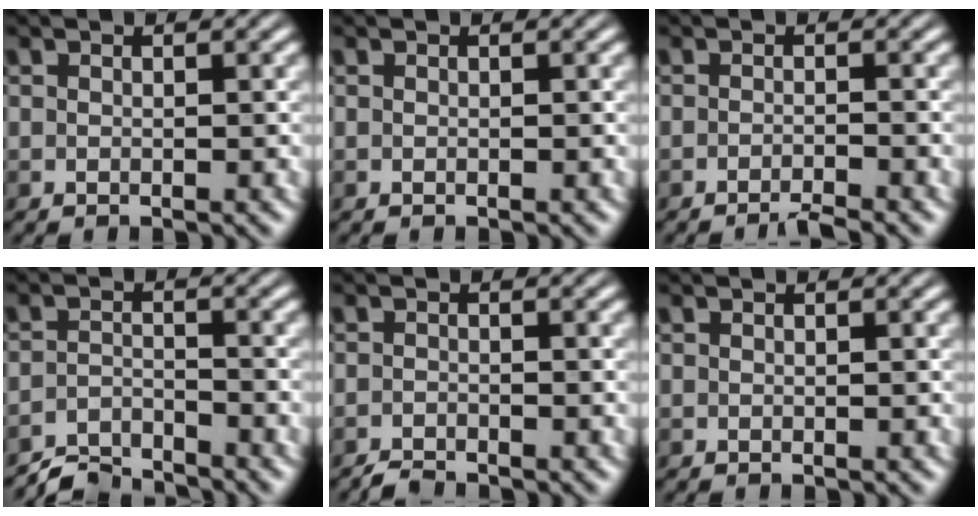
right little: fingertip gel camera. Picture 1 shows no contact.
{"total": 0.0}
{"total": 2.3, "force": [-1.8, 0.0, 1.4], "torque": [-0.016, -0.002, -0.034]}
{"total": 4.2, "force": [-4.2, 0.0, -0.3], "torque": [-0.005, 0.001, -0.084]}
{"total": 1.9, "force": [-1.8, 0.1, 0.7], "torque": [-0.013, -0.001, -0.035]}
{"total": 0.0}